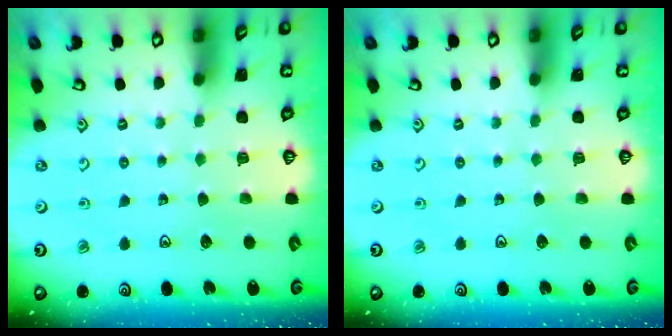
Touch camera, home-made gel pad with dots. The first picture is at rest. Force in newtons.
{"total": 0.0}